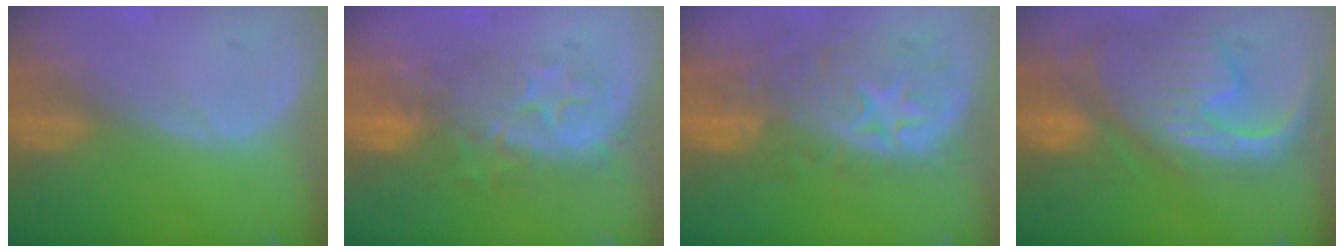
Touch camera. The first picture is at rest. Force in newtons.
{"total": 8.4, "press": 8.3, "slide": 1.1}
{"total": 11.2, "press": 9.8, "slide": 5.3}
{"total": 12.6, "press": 10.8, "slide": 6.5}